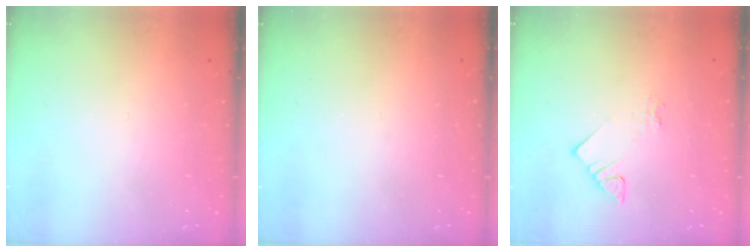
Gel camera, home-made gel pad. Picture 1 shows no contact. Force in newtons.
{"total": 0.0}
{"total": 2.1, "press": 2.0, "slide": 0.5}